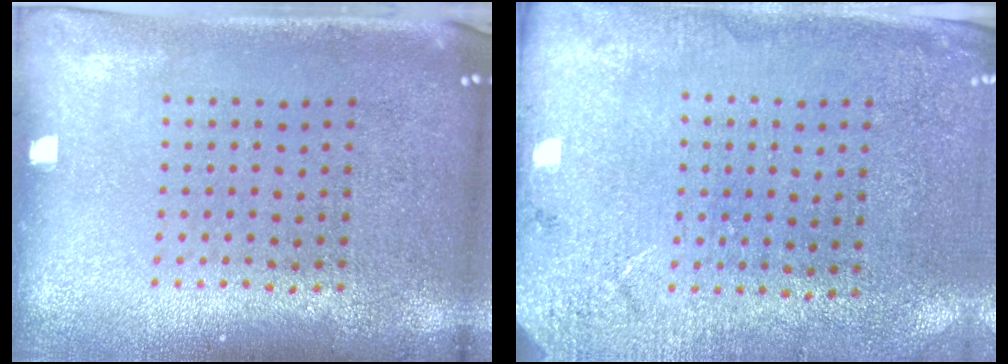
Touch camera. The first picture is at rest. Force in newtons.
{"total": 2.6, "press": 2.4, "slide": 0.9}